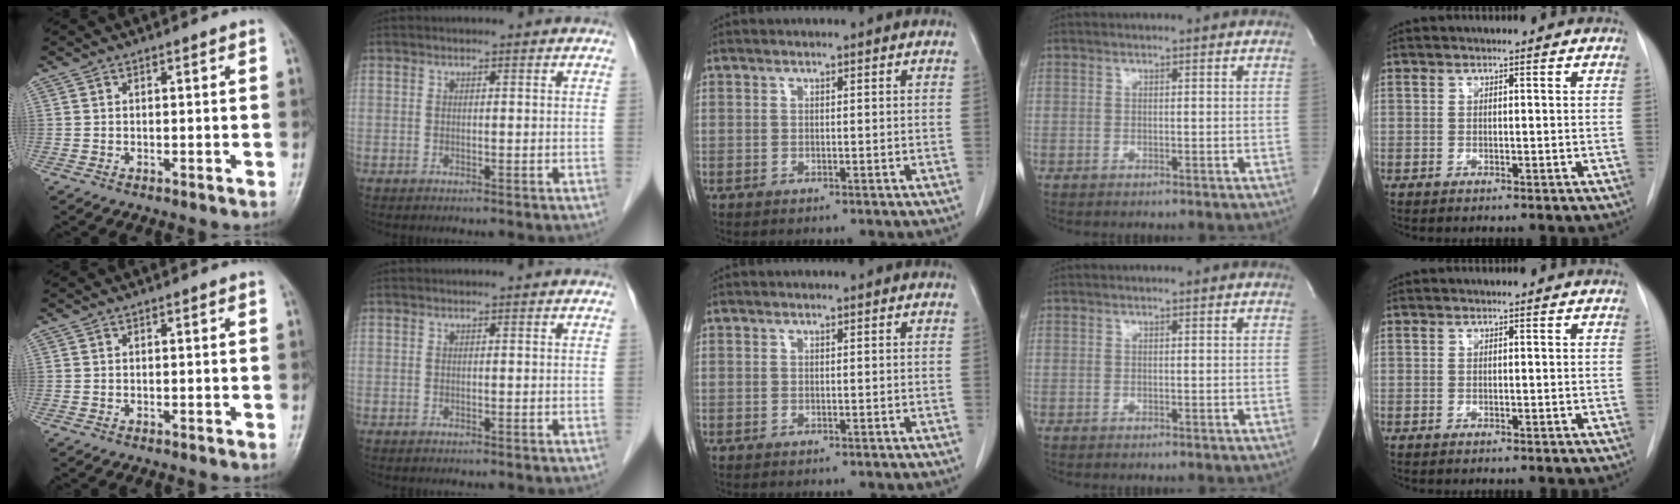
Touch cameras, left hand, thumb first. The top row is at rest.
{}